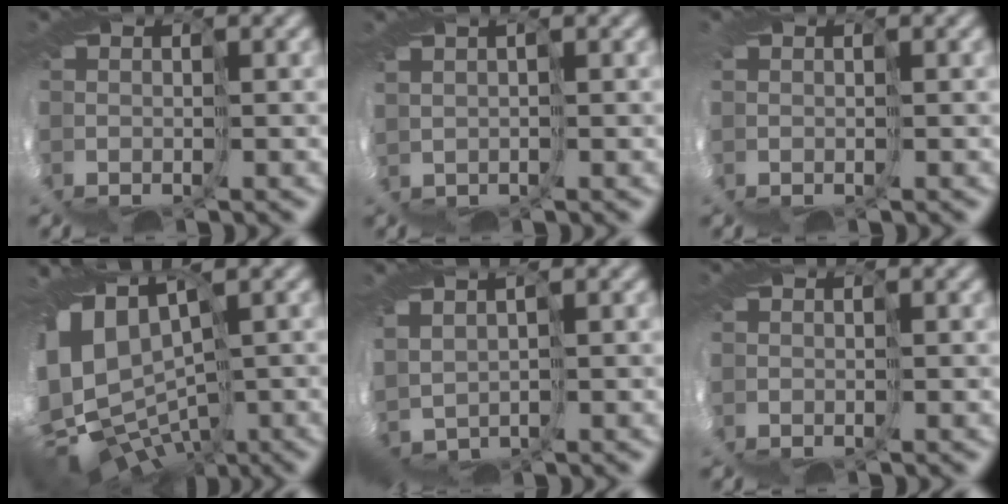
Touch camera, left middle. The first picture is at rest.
{"total": 2.2, "force": [0.9, -1.3, -1.5], "torque": [0.029, 0.005, 0.020]}
{"total": 0.0}
{"total": 5.4, "force": [1.0, 3.9, 3.6], "torque": [-0.089, -0.004, 0.064]}
{"total": 2.1, "force": [1.6, 1.4, 0.5], "torque": [-0.027, -0.002, 0.037]}
{"total": 0.0}